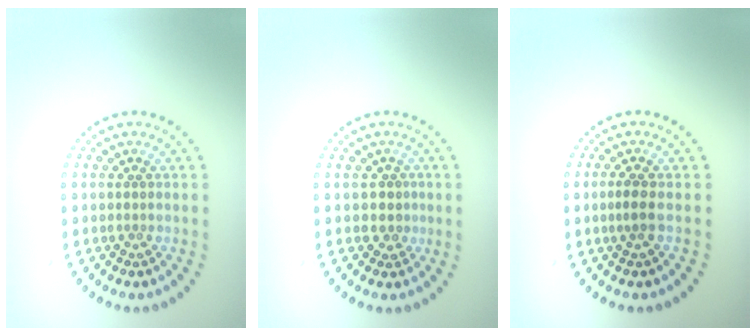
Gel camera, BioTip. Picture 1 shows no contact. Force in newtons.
{"total": 1.7, "press": 1.4, "slide": 1.1}
{"total": 1.3, "press": 1.0, "slide": 0.8}